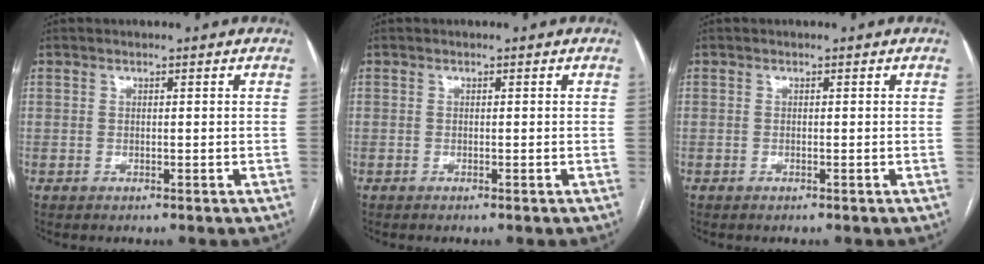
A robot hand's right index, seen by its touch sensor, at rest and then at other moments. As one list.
[{"total": 0.0}, {"total": 0.0}]